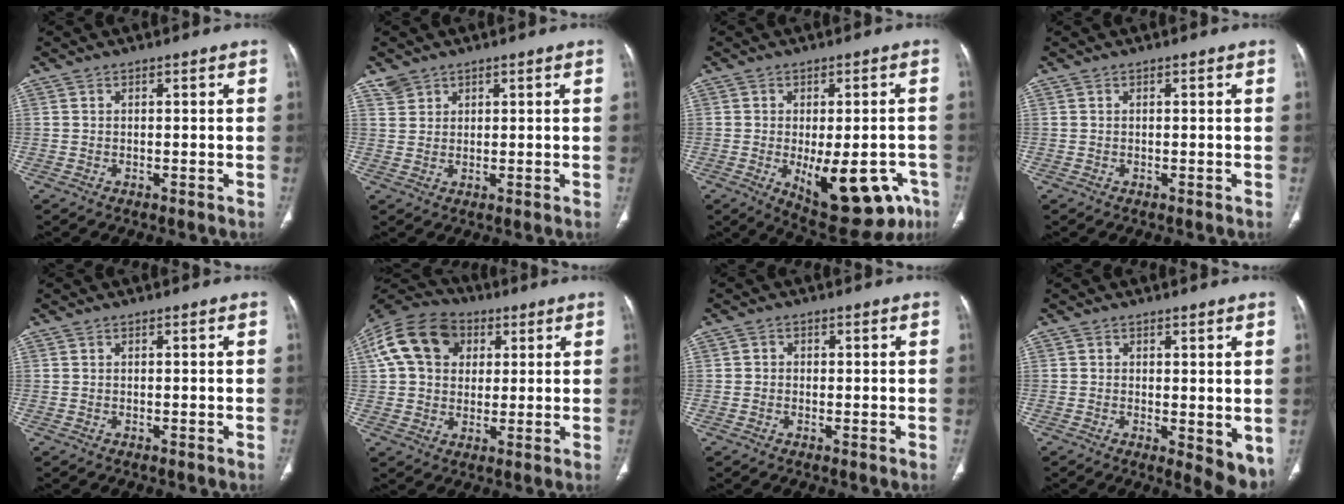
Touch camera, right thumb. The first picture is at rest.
{"total": 2.4, "force": [1.8, 1.6, 0.2], "torque": [0.009, -0.004, 0.031]}
{"total": 16.9, "force": [-6.5, 7.8, 13.5], "torque": [-0.125, 0.010, -0.065]}
{"total": 0.0}
{"total": 0.0}
{"total": 15.2, "force": [4.4, 11.7, 8.7], "torque": [-0.150, 0.014, 0.069]}
{"total": 1.1, "force": [0.0, 1.1, 0.2], "torque": [0.007, 0.004, -0.005]}
{"total": 6.4, "force": [-0.5, 2.8, 5.7], "torque": [-0.064, -0.018, -0.002]}